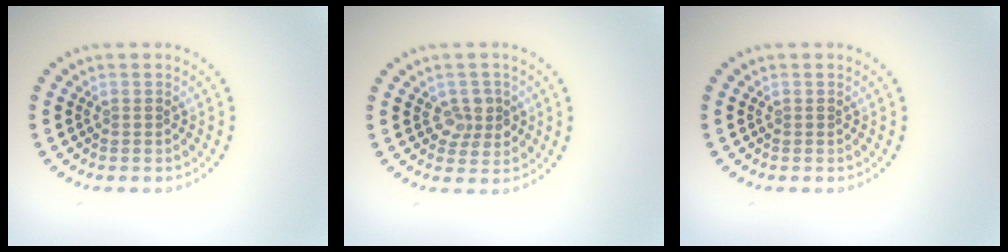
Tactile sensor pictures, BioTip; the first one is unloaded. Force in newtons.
{"total": 2.4, "press": 2.2, "slide": 0.9}
{"total": 0.0}